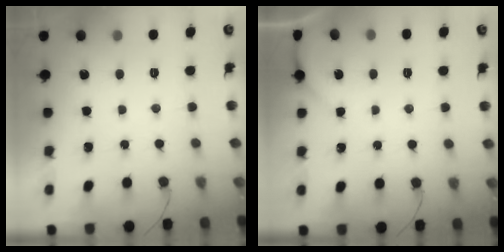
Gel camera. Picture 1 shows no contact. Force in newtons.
{"total": 0.0}